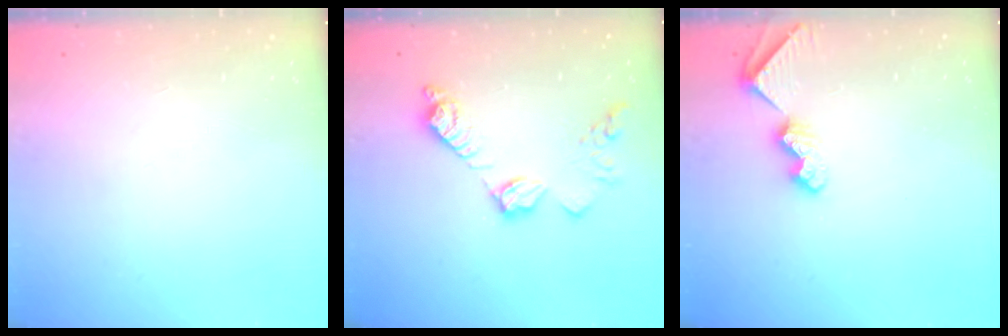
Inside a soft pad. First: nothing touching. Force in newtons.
{"total": 12.8, "press": 12.8, "slide": 0.8}
{"total": 8.7, "press": 8.7, "slide": 0.7}